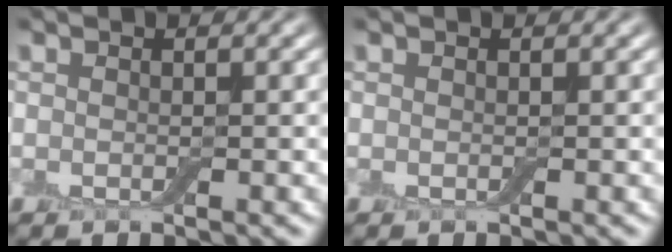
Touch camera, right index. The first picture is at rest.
{"total": 0.0}